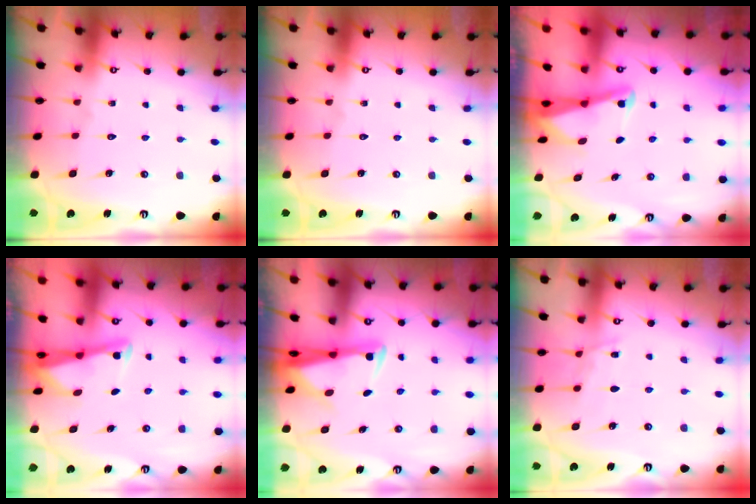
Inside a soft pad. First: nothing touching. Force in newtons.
{"total": 0.0}
{"total": 2.5, "press": 2.5, "slide": 0.4}
{"total": 2.8, "press": 2.8, "slide": 0.2}
{"total": 3.3, "press": 3.2, "slide": 1.0}
{"total": 5.6, "press": 5.5, "slide": 0.6}